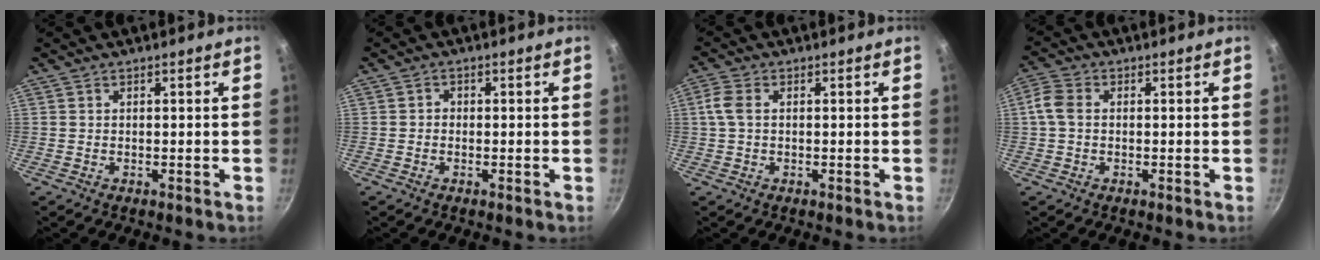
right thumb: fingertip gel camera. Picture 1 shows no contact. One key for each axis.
{"total": 0.9, "fx": -0.2, "fy": 0.8, "fz": 0.4, "tx": -0.004, "ty": 0.003, "tz": -0.005}
{"total": 3.6, "fx": 0.5, "fy": 2.3, "fz": 2.8, "tx": -0.066, "ty": 0.010, "tz": 0.005}
{"total": 4.2, "fx": 0.1, "fy": 3.2, "fz": 2.7, "tx": -0.058, "ty": 0.007, "tz": -0.008}